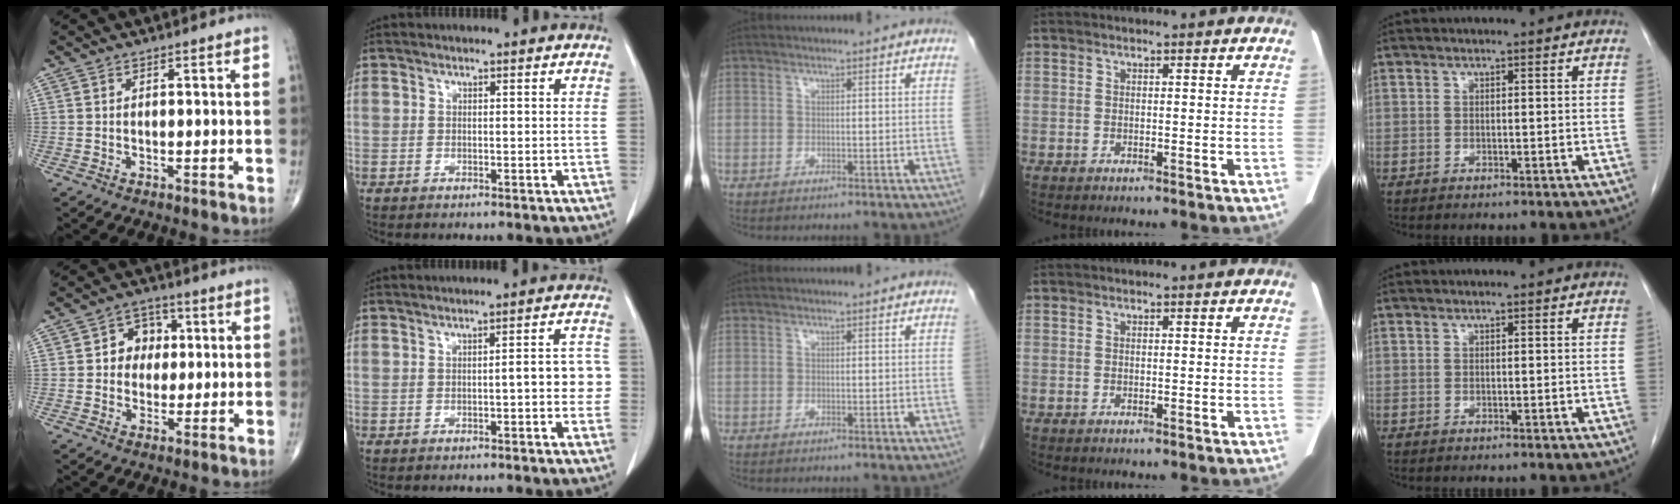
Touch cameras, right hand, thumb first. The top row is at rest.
{"thumb": {"total": 6.6, "force": [1.0, 5.6, 3.3], "torque": [-0.008, 0.007, 0.009]}, "index": {"total": 5.9, "force": [-0.8, 1.2, 5.7], "torque": [-0.060, 0.019, -0.014]}}